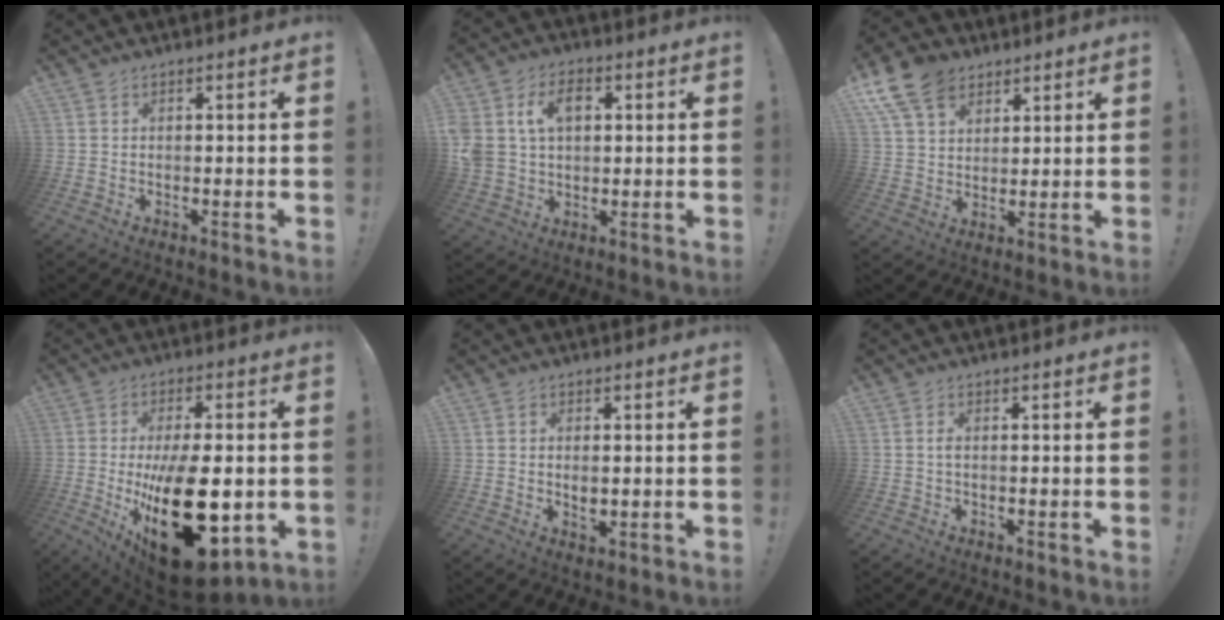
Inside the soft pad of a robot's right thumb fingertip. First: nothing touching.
{"total": 11.4, "force": [3.6, 8.5, 6.8], "torque": [-0.129, 0.001, 0.069]}
{"total": 12.7, "force": [7.2, 8.7, 5.9], "torque": [-0.104, -0.033, 0.145]}
{"total": 27.7, "force": [-4.3, 12.5, 24.4], "torque": [-0.397, -0.004, -0.048]}
{"total": 2.8, "force": [0.2, 1.7, 2.2], "torque": [-0.028, 0.000, 0.001]}
{"total": 0.9, "force": [-0.2, 0.3, 0.9], "torque": [-0.021, 0.004, -0.003]}